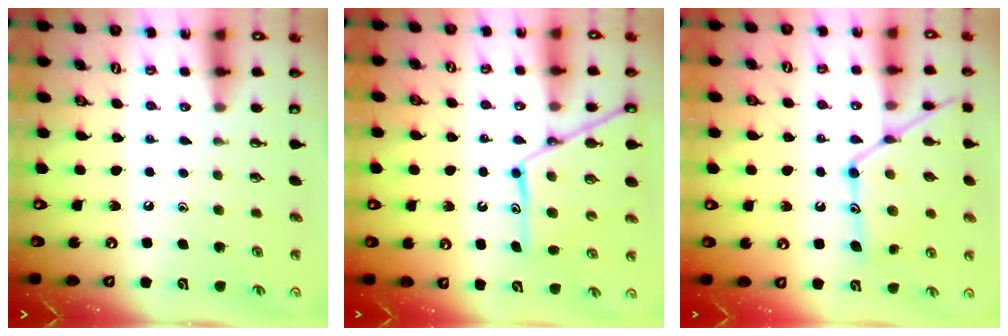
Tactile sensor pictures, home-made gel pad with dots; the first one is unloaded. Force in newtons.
{"total": 15.4, "press": 15.3, "slide": 1.5}
{"total": 17.1, "press": 17.1, "slide": 1.3}